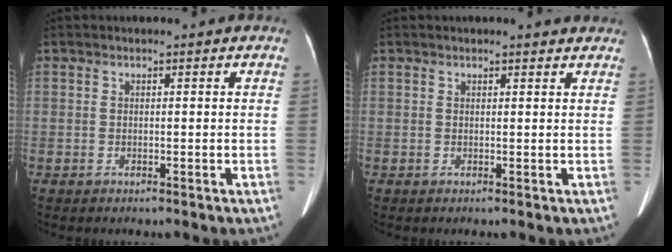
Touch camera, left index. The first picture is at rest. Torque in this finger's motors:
{"motor_torque": [0.07, -0.08, -0.02, -0.01]}